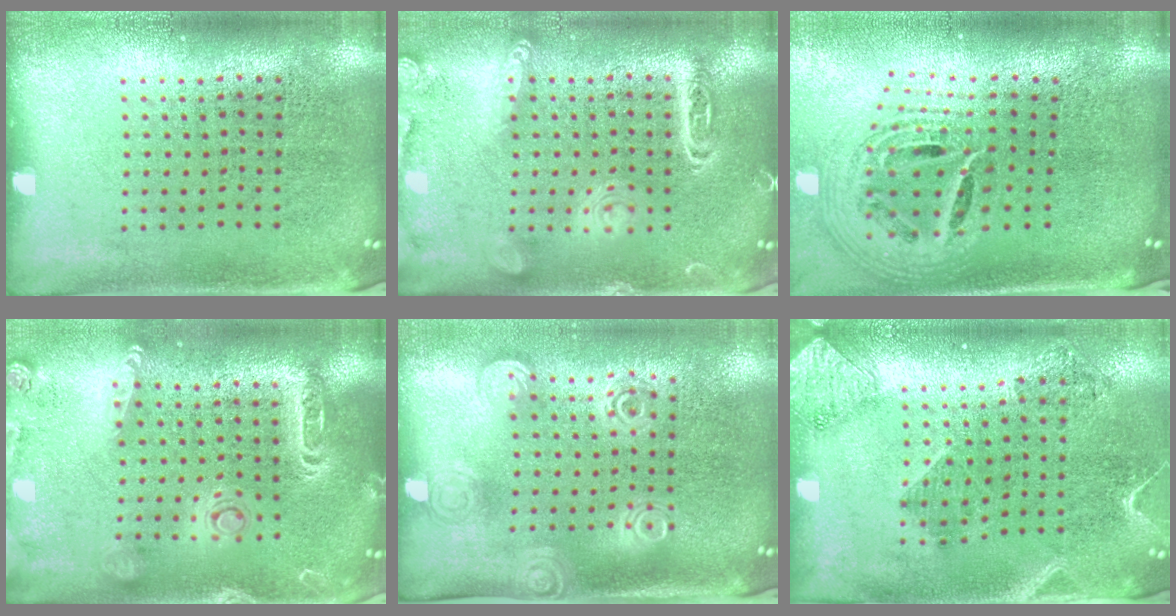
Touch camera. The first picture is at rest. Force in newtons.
{"total": 3.5, "press": 3.5, "slide": 0.4}
{"total": 2.3, "press": 1.7, "slide": 1.7}
{"total": 2.1, "press": 1.9, "slide": 0.8}
{"total": 1.7, "press": 1.3, "slide": 1.1}
{"total": 1.9, "press": 1.6, "slide": 1.0}